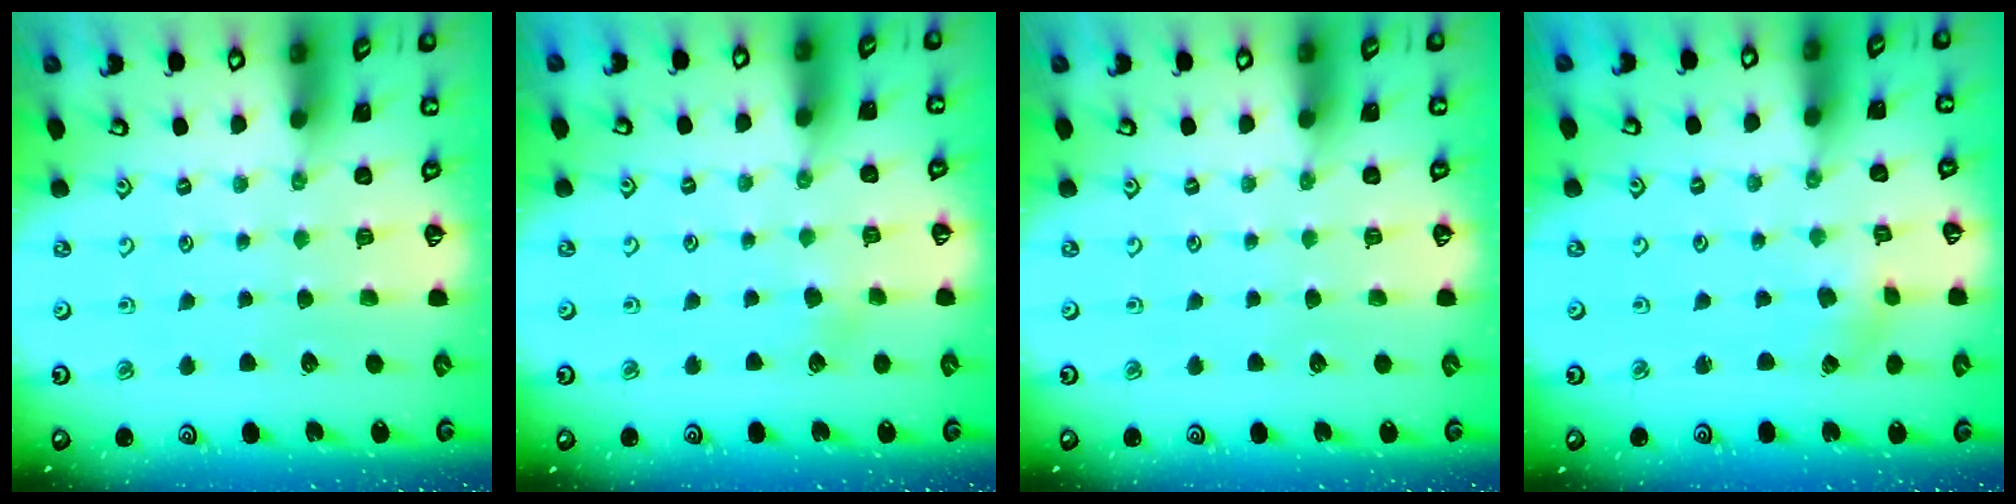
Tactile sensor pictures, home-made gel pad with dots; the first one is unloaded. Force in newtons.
{"total": 2.7, "press": 2.7, "slide": 0.4}
{"total": 0.0}
{"total": 0.0}